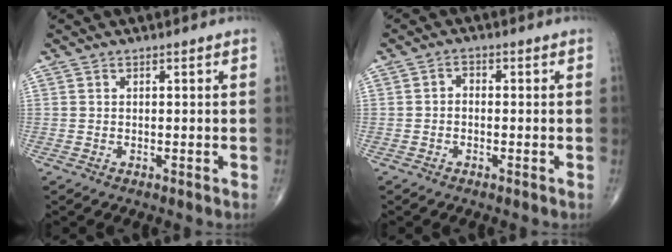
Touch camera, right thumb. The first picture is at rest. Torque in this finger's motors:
{"motor_torque": [-0.19, 0.12, 0.24, -0.02, -0.02]}